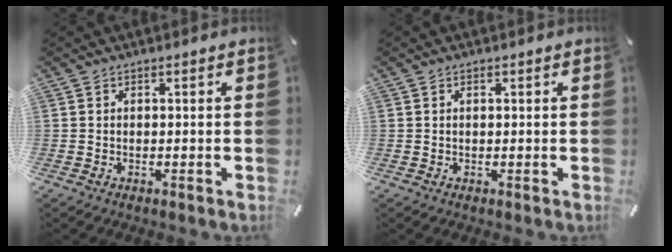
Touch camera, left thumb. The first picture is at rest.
{"total": 0.7, "force": [0.2, 0.4, 0.5], "torque": [-0.011, 0.002, 0.003]}